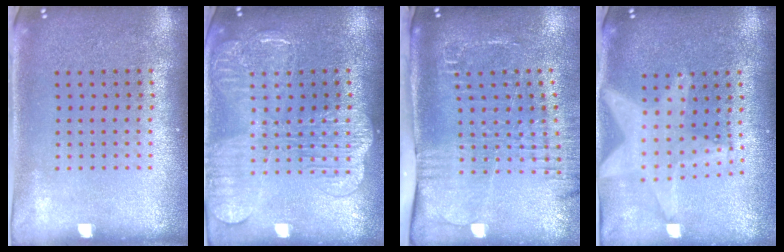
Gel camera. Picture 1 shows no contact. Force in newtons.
{"total": 2.6, "press": 2.6, "slide": 0.3}
{"total": 2.6, "press": 2.0, "slide": 1.6}
{"total": 2.2, "press": 1.8, "slide": 1.2}